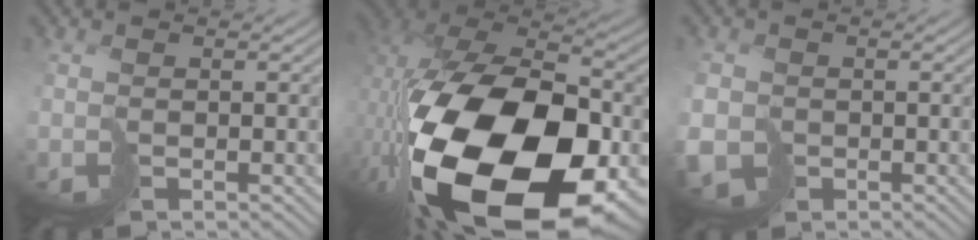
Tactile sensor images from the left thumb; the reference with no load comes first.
{"total": 21.3, "force": [-4.9, 12.6, 16.4], "torque": [-0.367, -0.061, -0.039]}
{"total": 5.2, "force": [-1.3, 4.1, 3.0], "torque": [-0.089, -0.015, -0.028]}